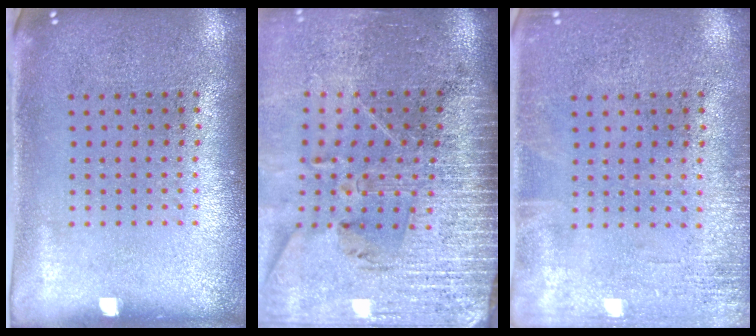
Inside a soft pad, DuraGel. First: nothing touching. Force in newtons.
{"total": 4.0, "press": 3.4, "slide": 2.0}
{"total": 1.7, "press": 1.7, "slide": 0.3}